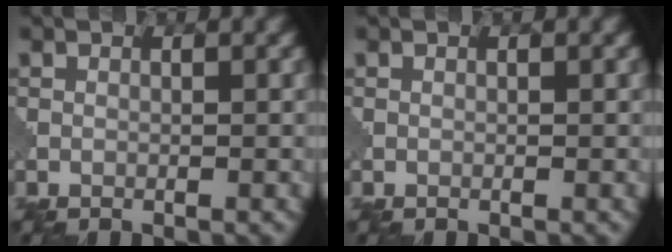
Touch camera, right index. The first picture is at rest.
{"total": 0.0}